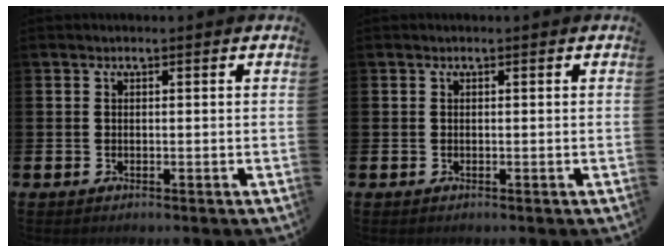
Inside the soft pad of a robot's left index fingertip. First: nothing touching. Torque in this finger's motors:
{"motor_torque": [-0.04, 0.05, -0.01, -0.01]}